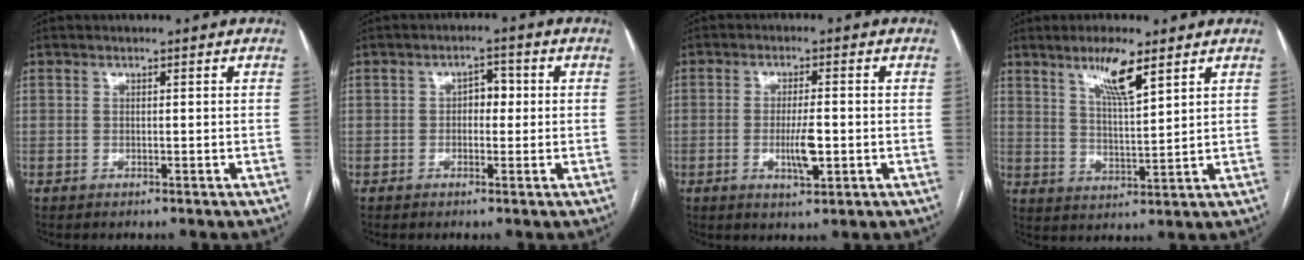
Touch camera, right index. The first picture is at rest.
{"total": 3.0, "force": [0.1, 1.9, 2.4], "torque": [-0.029, 0.015, -0.001]}
{"total": 5.0, "force": [-1.2, 1.0, 4.7], "torque": [-0.090, -0.006, -0.017]}
{"total": 7.3, "force": [4.7, 0.8, 5.6], "torque": [-0.104, -0.006, 0.085]}